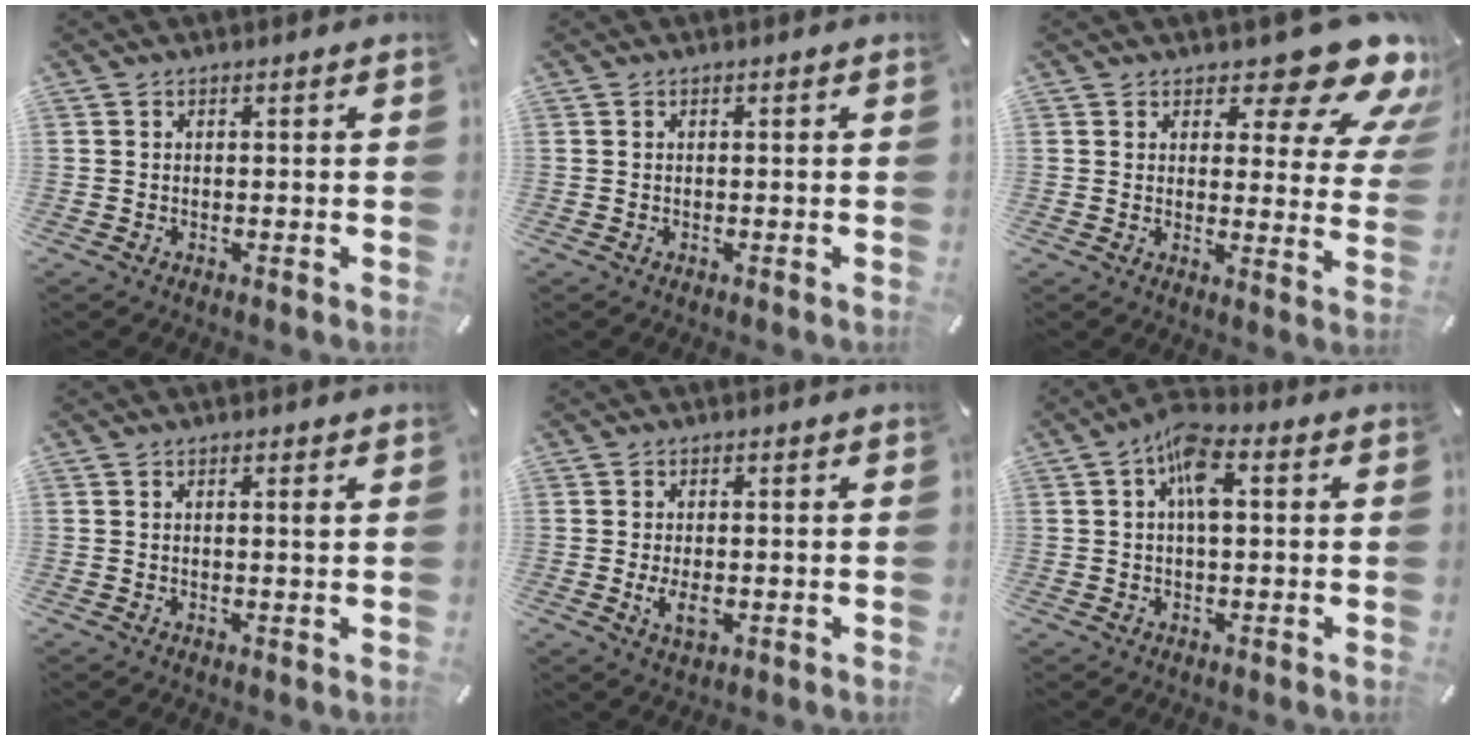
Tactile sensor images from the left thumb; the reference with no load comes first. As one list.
[{"total": 0.0}, {"total": 14.0, "force": [9.2, 5.8, 8.9], "torque": [-0.107, -0.071, 0.151]}, {"total": 0.9, "force": [0.5, 0.0, 0.8], "torque": [-0.016, 0.000, 0.008]}, {"total": 4.2, "force": [-0.6, 2.2, 3.5], "torque": [-0.074, -0.008, -0.015]}, {"total": 7.8, "force": [1.3, 3.7, 6.7], "torque": [-0.112, 0.008, 0.021]}]